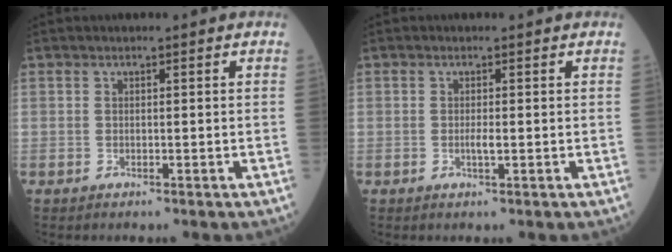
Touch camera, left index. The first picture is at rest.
{"total": 1.1, "force": [0.0, 0.1, 1.1], "torque": [-0.024, -0.002, 0.000]}